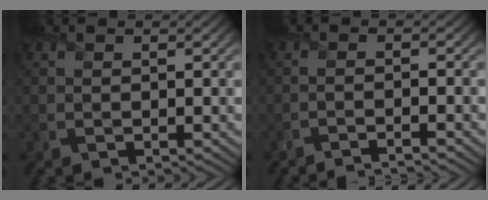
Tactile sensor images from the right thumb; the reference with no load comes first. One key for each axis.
{"total": 2.5, "fx": -2.0, "fy": 0.2, "fz": 1.4, "tx": -0.016, "ty": 0.003, "tz": -0.049}